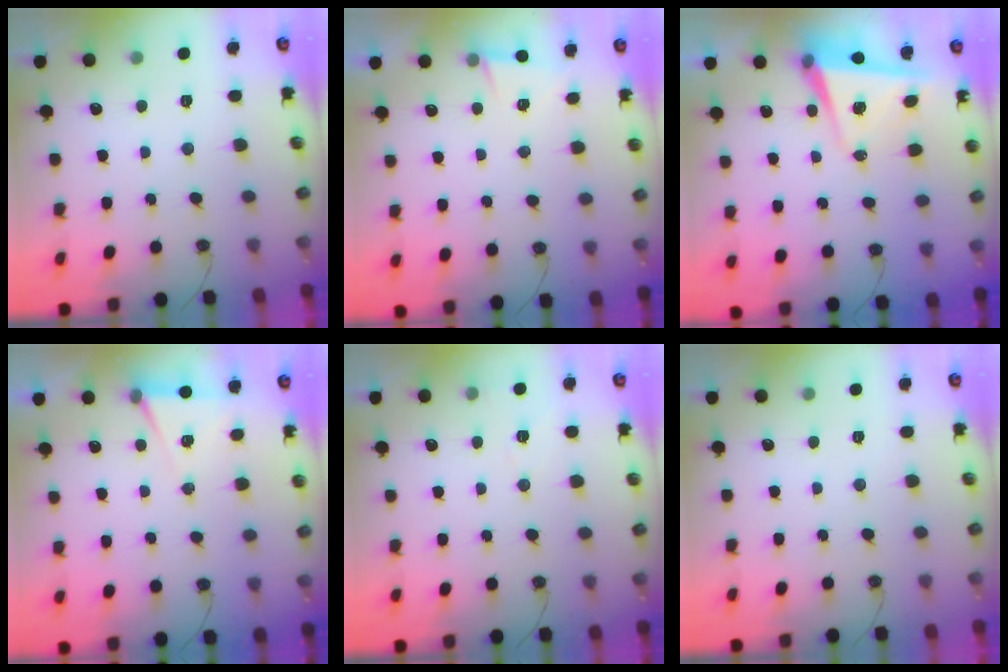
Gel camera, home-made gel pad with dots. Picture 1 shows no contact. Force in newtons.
{"total": 2.7, "press": 2.6, "slide": 1.0}
{"total": 5.6, "press": 5.3, "slide": 1.8}
{"total": 5.5, "press": 3.3, "slide": 4.4}
{"total": 6.3, "press": 4.5, "slide": 4.3}
{"total": 0.0}